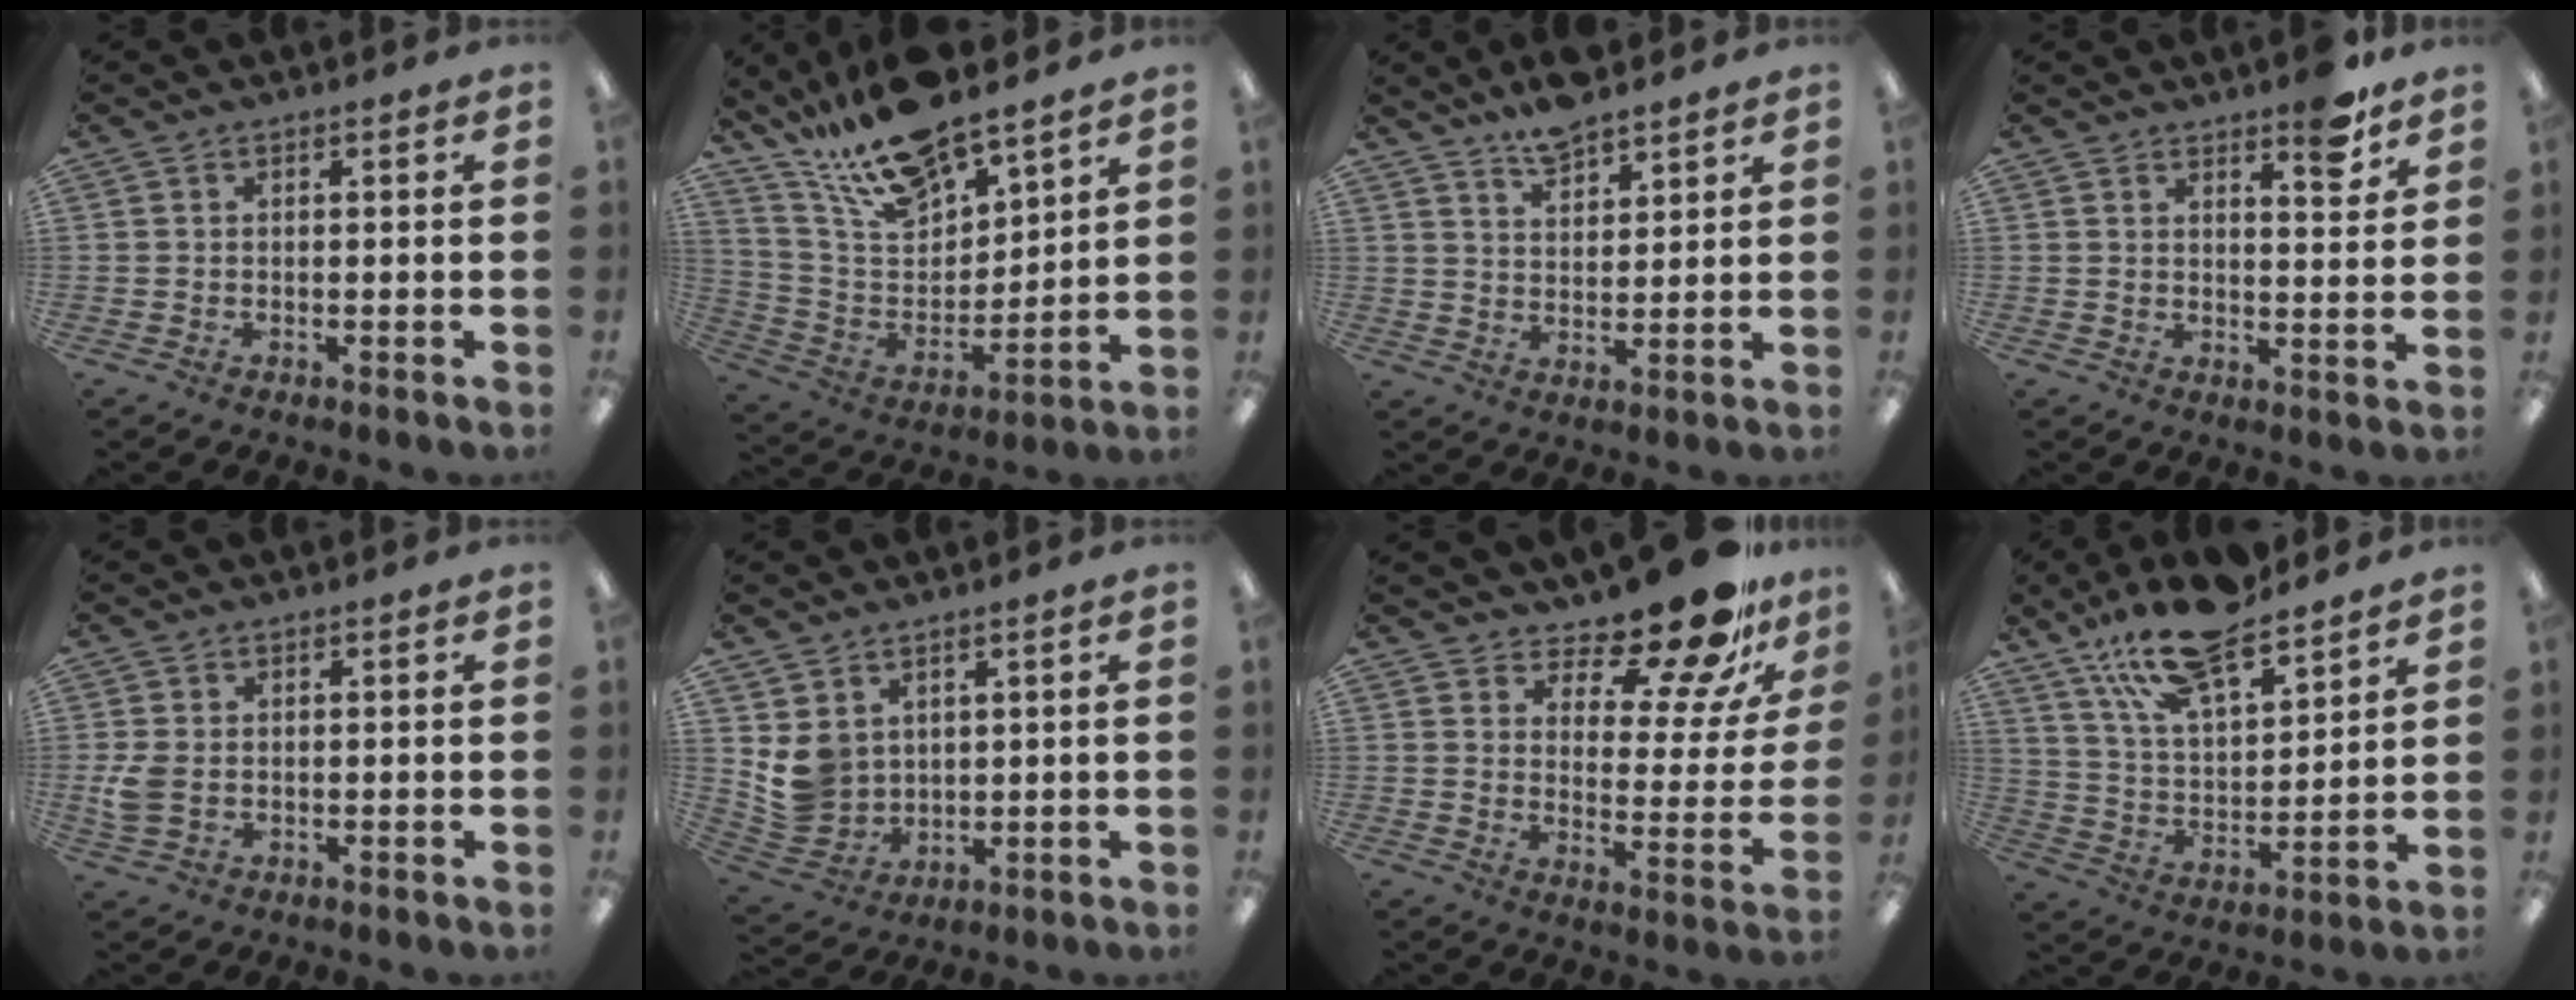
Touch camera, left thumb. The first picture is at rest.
{"total": 17.2, "force": [15.0, 4.6, 7.1], "torque": [-0.159, -0.093, 0.269]}
{"total": 6.9, "force": [6.0, 2.2, 2.4], "torque": [-0.046, -0.031, 0.110]}
{"total": 6.8, "force": [5.3, 1.7, 3.8], "torque": [-0.041, -0.036, 0.085]}
{"total": 4.6, "force": [-0.1, 3.3, 3.2], "torque": [-0.063, 0.000, -0.004]}
{"total": 6.9, "force": [2.7, 6.0, 2.0], "torque": [-0.062, -0.014, 0.059]}
{"total": 16.5, "force": [14.0, 5.2, 7.1], "torque": [-0.106, -0.114, 0.236]}
{"total": 17.9, "force": [13.9, 6.0, 9.6], "torque": [-0.190, -0.066, 0.246]}